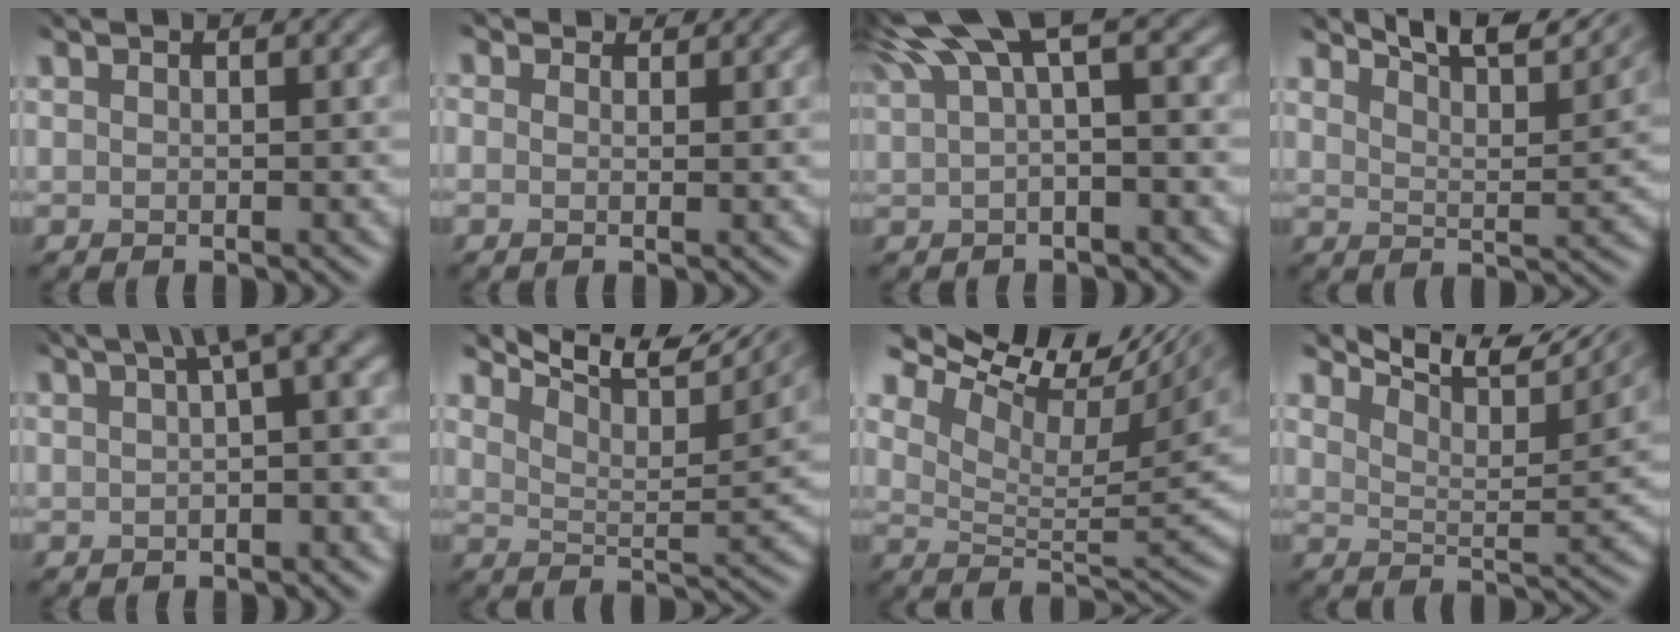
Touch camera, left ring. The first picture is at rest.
{"total": 1.6, "force": [1.5, 0.0, -0.5], "torque": [-0.010, -0.007, 0.027]}
{"total": 7.5, "force": [3.3, 2.7, 6.2], "torque": [-0.159, 0.009, 0.076]}
{"total": 7.1, "force": [6.1, 1.6, 3.3], "torque": [-0.075, -0.004, 0.083]}
{"total": 5.8, "force": [2.6, 1.8, 4.8], "torque": [-0.111, 0.012, 0.066]}
{"total": 7.1, "force": [4.9, 2.9, 4.3], "torque": [-0.087, -0.004, 0.089]}
{"total": 11.4, "force": [6.2, 5.5, 7.9], "torque": [-0.152, 0.035, 0.114]}
{"total": 6.5, "force": [4.7, 2.6, 3.7], "torque": [-0.071, -0.006, 0.085]}